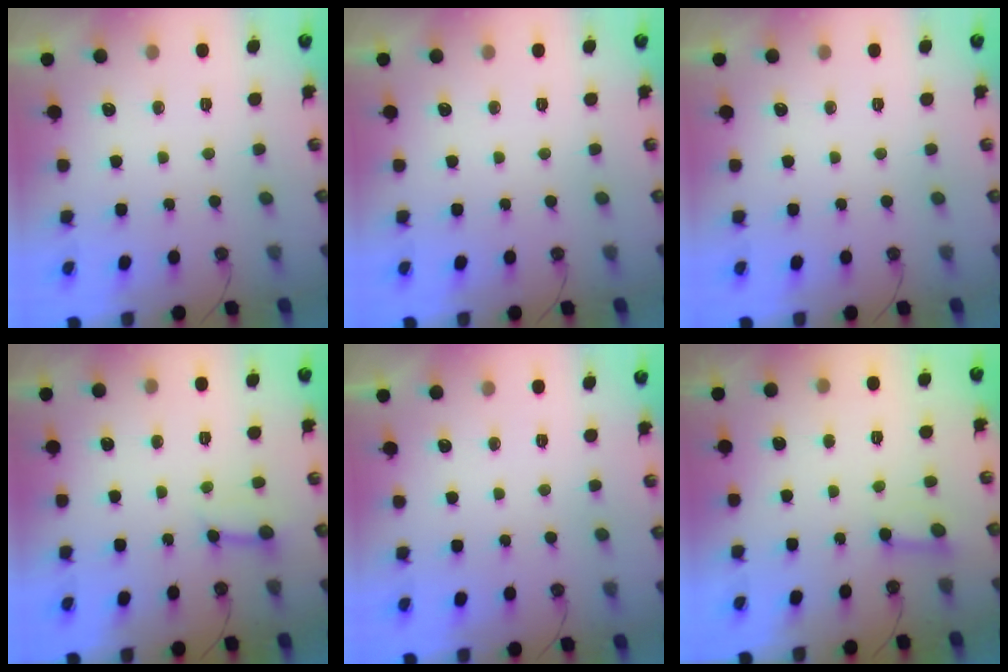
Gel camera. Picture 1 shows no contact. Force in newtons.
{"total": 0.0}
{"total": 0.0}
{"total": 4.9, "press": 4.9, "slide": 0.5}
{"total": 0.0}
{"total": 2.6, "press": 2.5, "slide": 0.3}